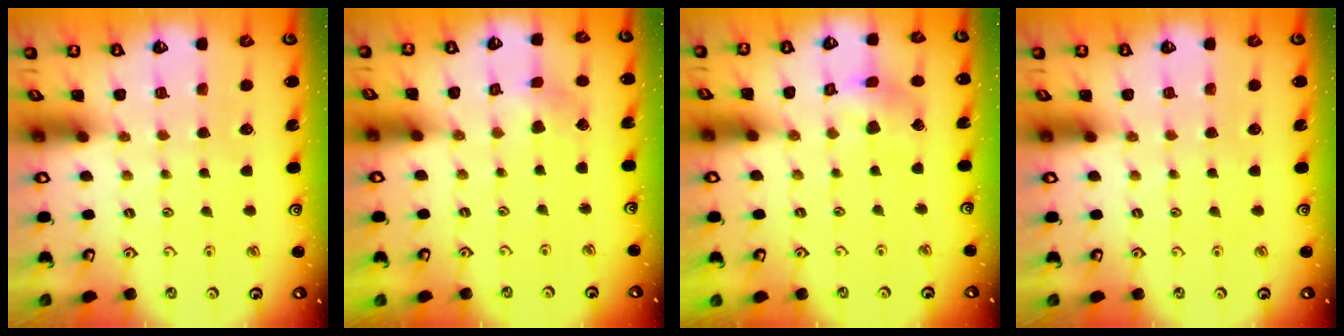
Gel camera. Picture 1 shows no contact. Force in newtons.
{"total": 2.0, "press": 1.9, "slide": 0.3}
{"total": 5.8, "press": 5.8, "slide": 0.5}
{"total": 0.0}